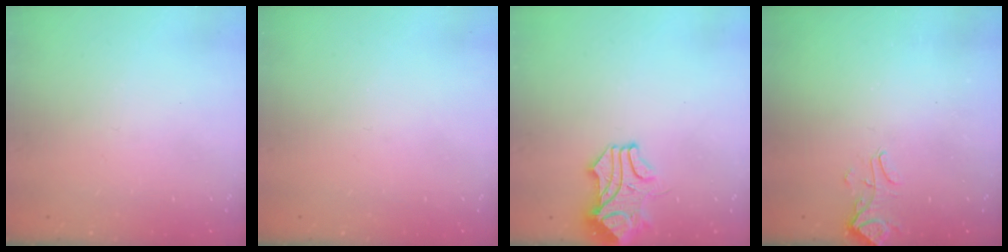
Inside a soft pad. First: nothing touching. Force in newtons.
{"total": 0.0}
{"total": 1.9, "press": 1.9, "slide": 0.1}
{"total": 2.7, "press": 2.7, "slide": 0.5}